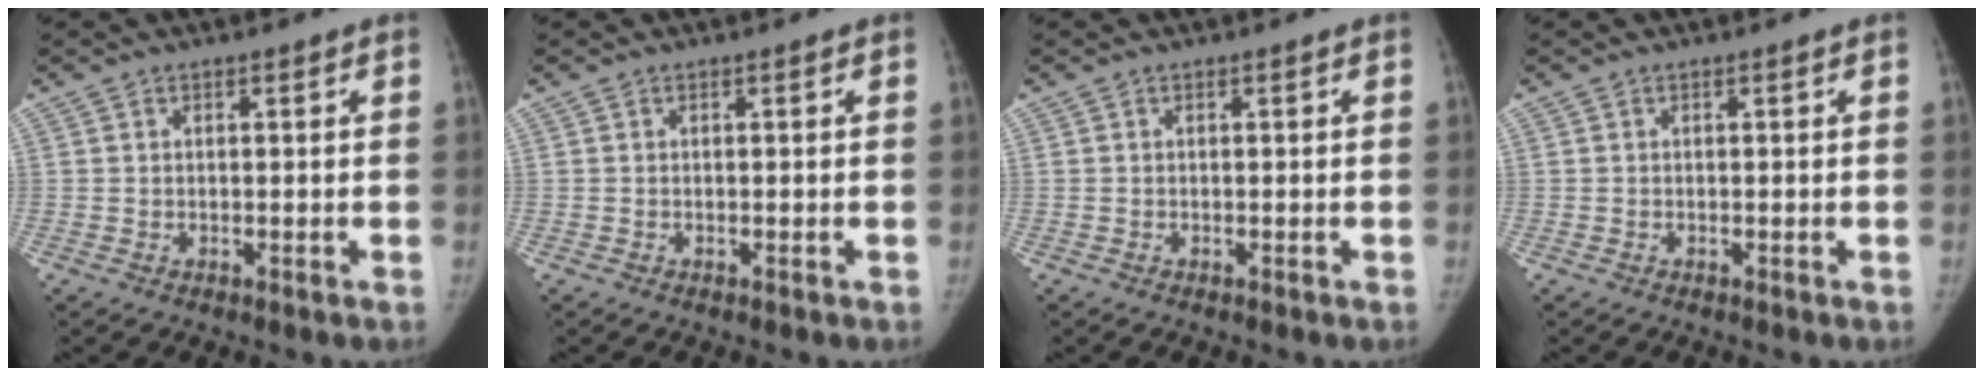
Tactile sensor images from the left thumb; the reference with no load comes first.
{"total": 0.0}
{"total": 0.0}
{"total": 0.0}